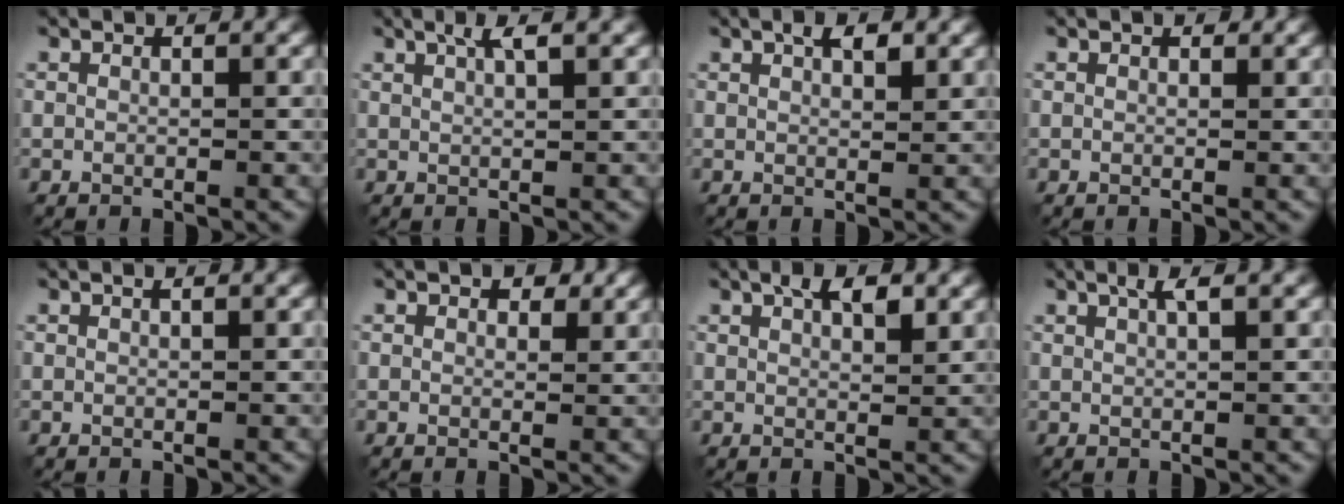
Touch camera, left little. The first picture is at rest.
{"total": 2.4, "force": [1.4, 0.4, 1.9], "torque": [-0.025, 0.004, 0.018]}
{"total": 2.3, "force": [1.3, 0.9, 1.7], "torque": [-0.024, 0.003, 0.020]}
{"total": 0.6, "force": [0.4, 0.3, 0.3], "torque": [-0.003, 0.000, 0.004]}
{"total": 0.5, "force": [0.3, 0.1, 0.4], "torque": [-0.008, 0.003, 0.005]}
{"total": 1.7, "force": [1.1, 1.0, 1.0], "torque": [-0.009, -0.001, 0.016]}
{"total": 3.3, "force": [1.8, 1.2, 2.6], "torque": [-0.040, 0.002, 0.029]}
{"total": 2.0, "force": [1.1, 0.3, 1.6], "torque": [-0.024, 0.005, 0.015]}